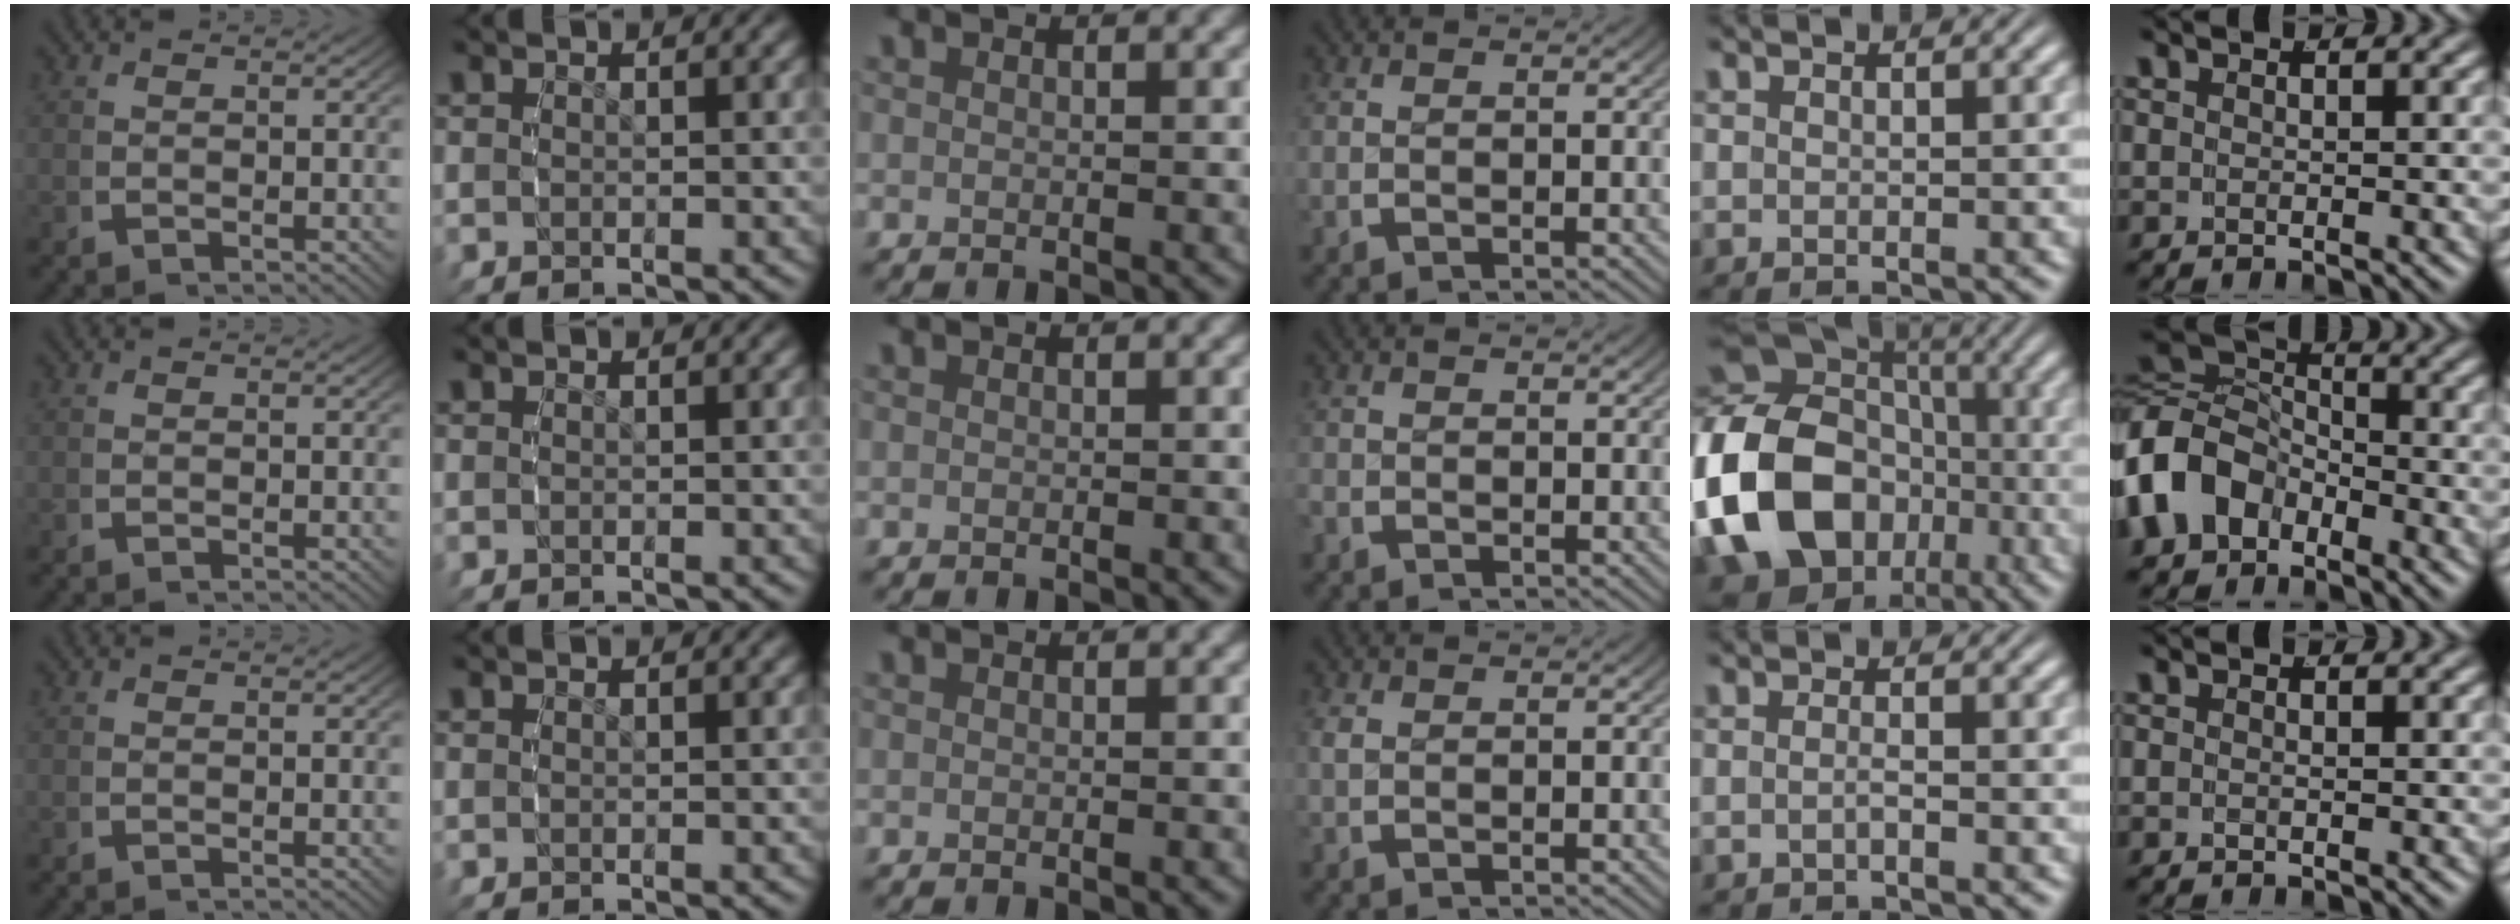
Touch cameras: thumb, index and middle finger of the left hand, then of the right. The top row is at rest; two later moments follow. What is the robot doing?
{"motion": "grasp_and_lifting", "object": "small bumper sticker"}